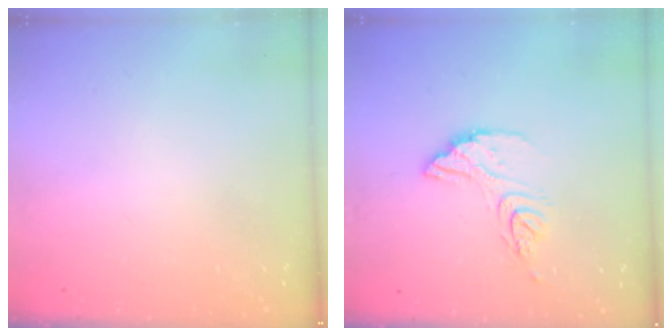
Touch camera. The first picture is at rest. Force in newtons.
{"total": 11.5, "press": 11.4, "slide": 1.0}